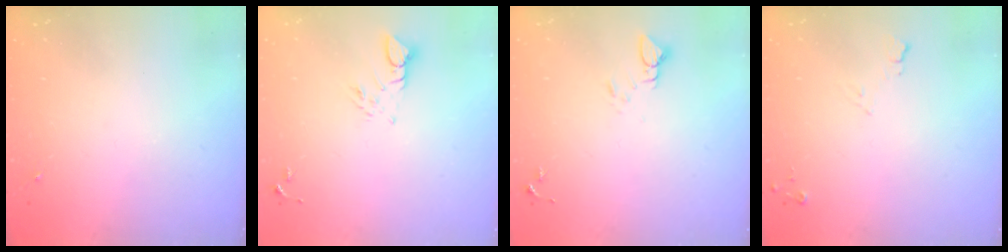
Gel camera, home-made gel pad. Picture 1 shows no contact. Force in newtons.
{"total": 3.8, "press": 3.8, "slide": 0.3}
{"total": 3.1, "press": 3.1, "slide": 0.1}
{"total": 5.7, "press": 5.6, "slide": 0.7}